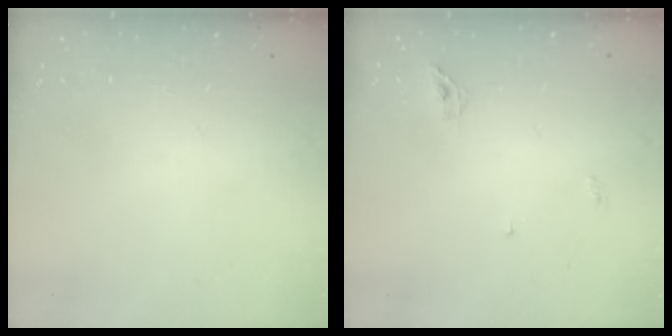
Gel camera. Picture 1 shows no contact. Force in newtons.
{"total": 4.3, "press": 4.3, "slide": 0.1}